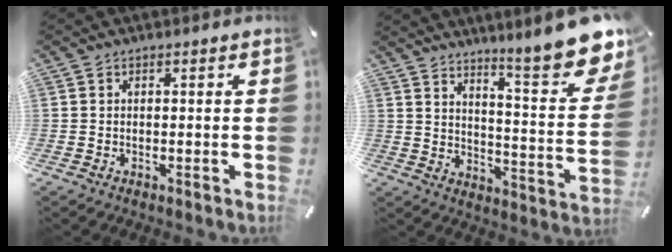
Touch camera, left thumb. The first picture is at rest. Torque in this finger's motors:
{"motor_torque": [2.57, 2.44, 1.35, -1.42, 0.14]}